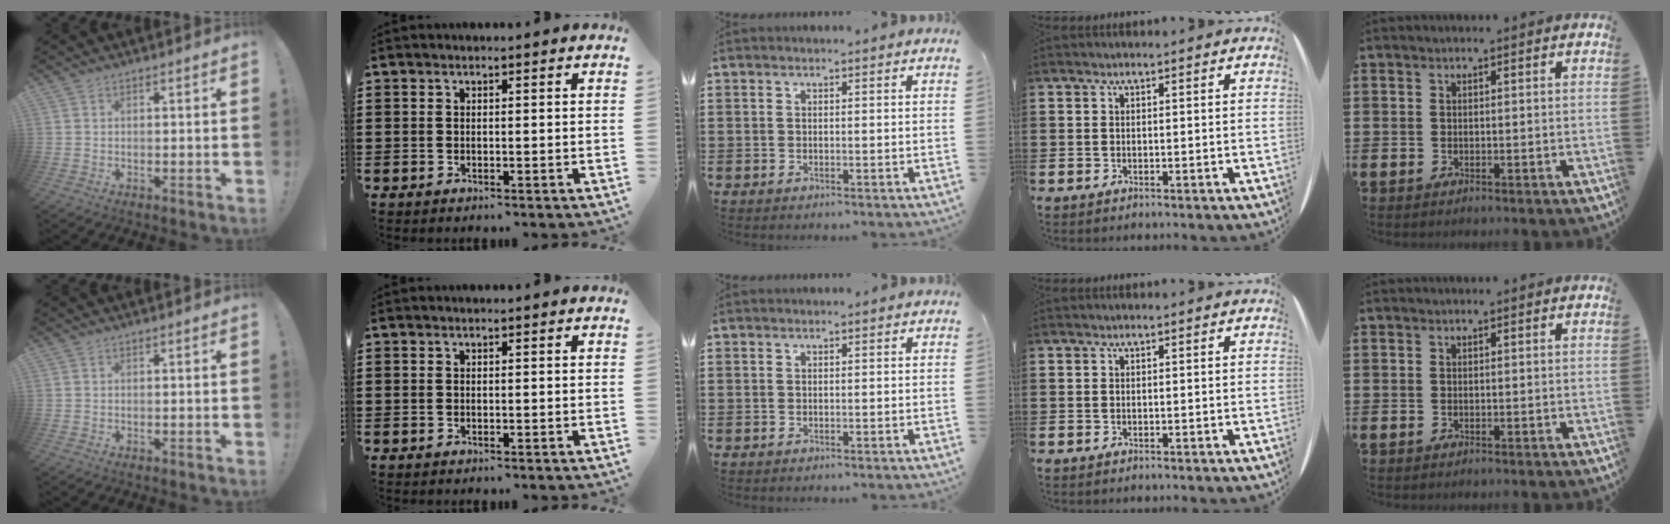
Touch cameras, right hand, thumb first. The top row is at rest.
{}